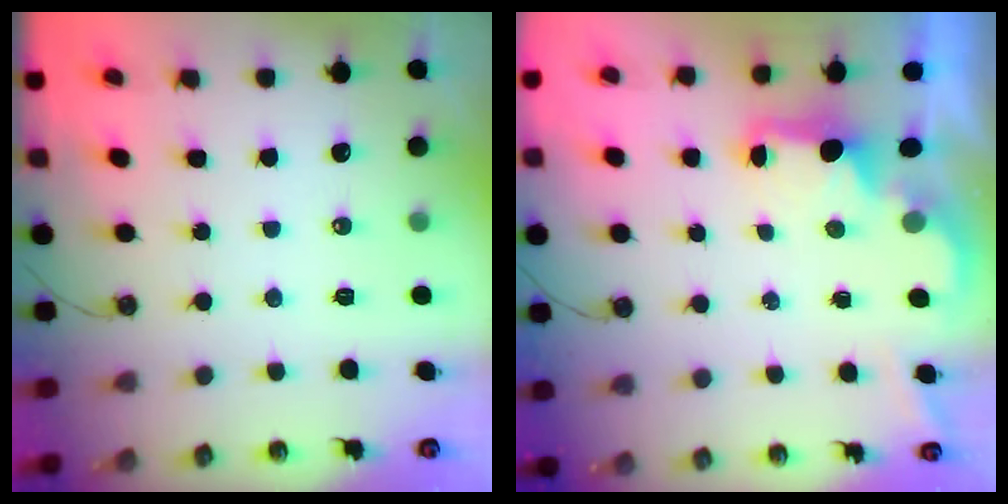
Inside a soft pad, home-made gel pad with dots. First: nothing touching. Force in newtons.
{"total": 2.1, "press": 1.9, "slide": 0.8}